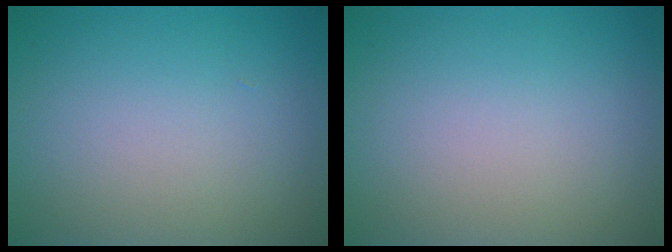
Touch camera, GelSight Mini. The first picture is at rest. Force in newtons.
{"total": 0.0}